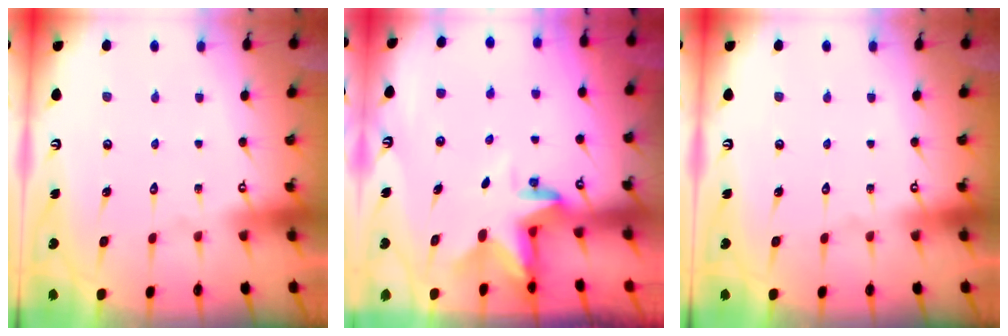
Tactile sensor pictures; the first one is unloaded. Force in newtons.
{"total": 3.3, "press": 3.3, "slide": 0.2}
{"total": 0.0}